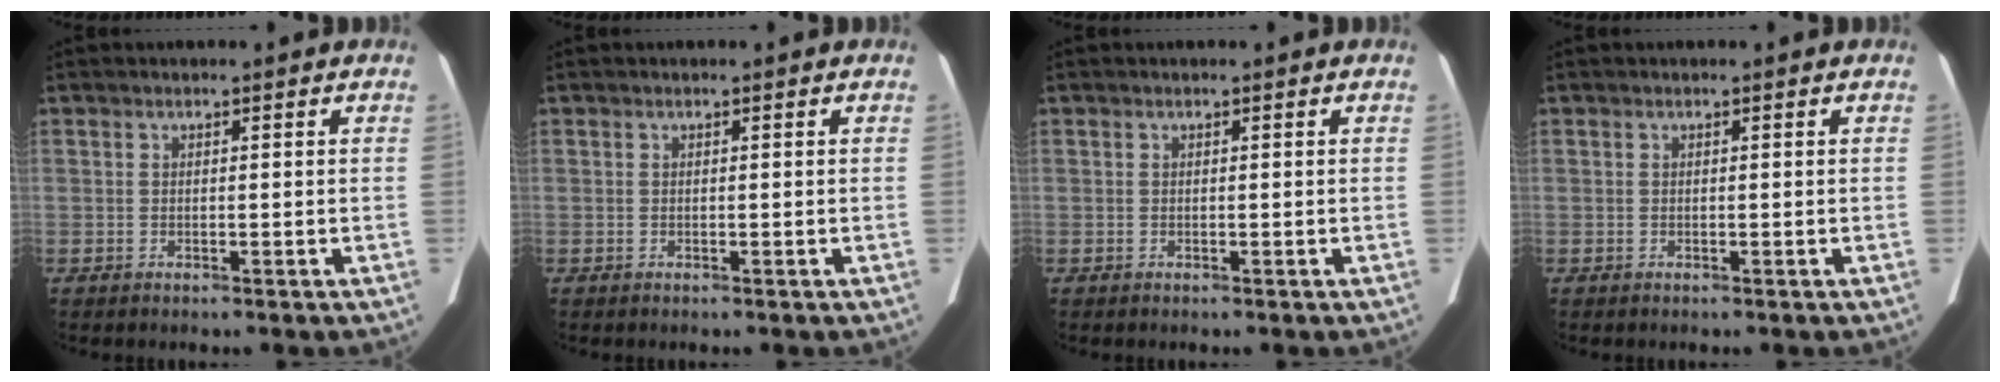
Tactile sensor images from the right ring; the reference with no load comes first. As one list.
[{"total": 0.0}, {"total": 0.0}, {"total": 0.0}]